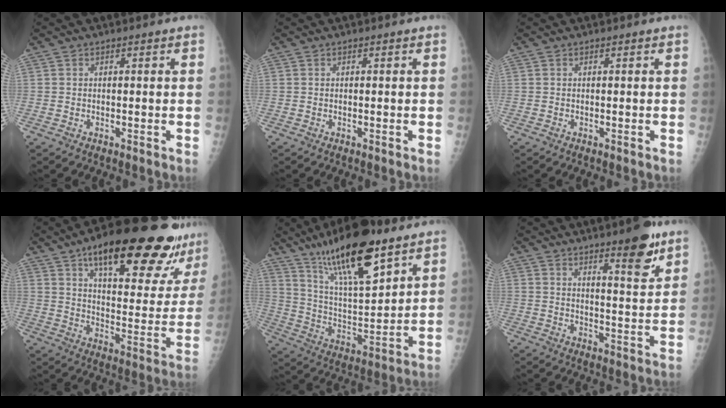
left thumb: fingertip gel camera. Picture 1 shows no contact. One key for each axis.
{"total": 0.0}
{"total": 0.0}
{"total": 28.3, "fx": 18.6, "fy": 8.2, "fz": 19.6, "tx": -0.239, "ty": -0.056, "tz": 0.263}
{"total": 20.5, "fx": 13.4, "fy": 5.7, "fz": 14.4, "tx": -0.225, "ty": -0.060, "tz": 0.242}
{"total": 9.1, "fx": 5.9, "fy": 1.8, "fz": 6.7, "tx": -0.078, "ty": -0.041, "tz": 0.084}